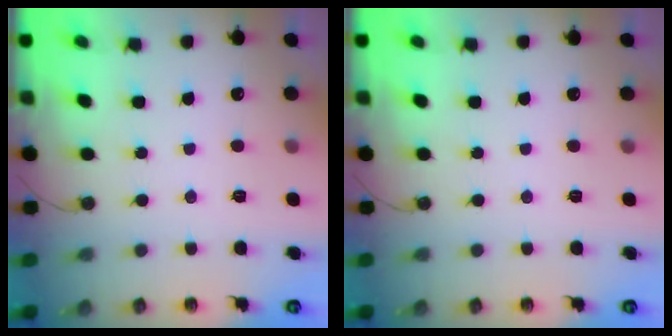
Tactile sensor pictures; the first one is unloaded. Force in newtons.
{"total": 0.0}